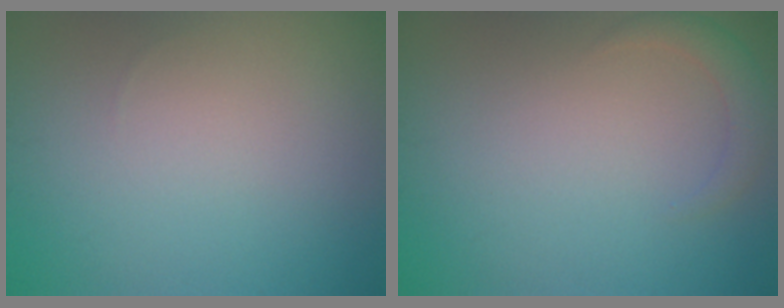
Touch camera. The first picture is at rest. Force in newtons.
{"total": 1.7, "press": 1.7, "slide": 0.1}